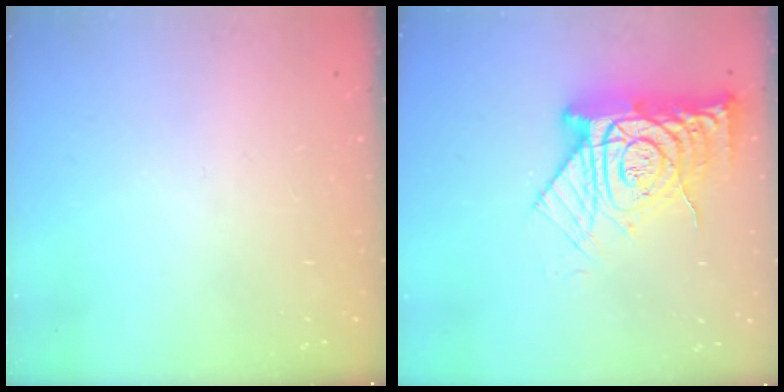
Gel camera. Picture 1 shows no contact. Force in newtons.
{"total": 17.3, "press": 17.2, "slide": 1.7}